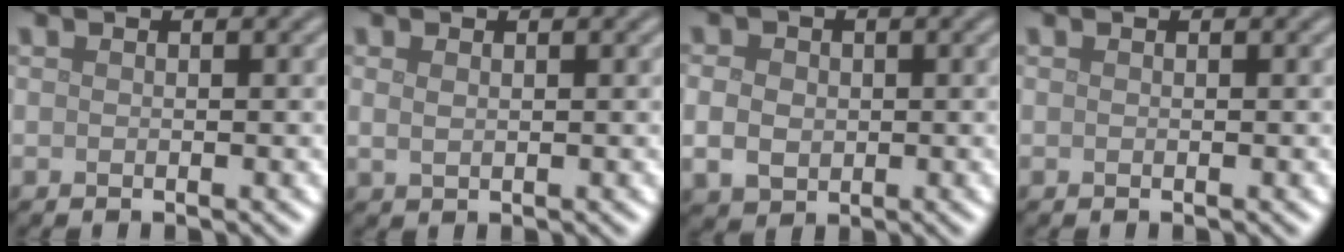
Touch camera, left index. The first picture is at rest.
{"total": 0.9, "force": [0.4, 0.4, 0.6], "torque": [-0.016, -0.002, 0.012]}
{"total": 2.9, "force": [0.0, 2.4, 1.6], "torque": [-0.033, -0.001, -0.005]}
{"total": 0.0}